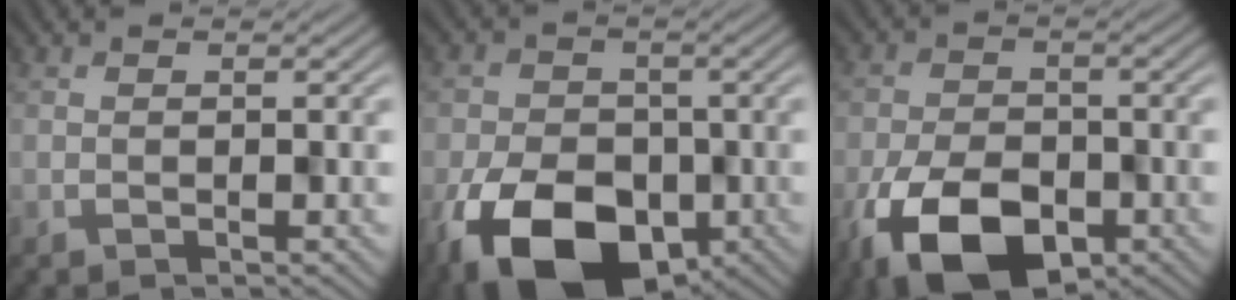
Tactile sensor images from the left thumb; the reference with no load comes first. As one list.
[{"total": 13.8, "force": [-6.8, 8.7, 8.2], "torque": [-0.158, -0.043, -0.117]}, {"total": 11.8, "force": [-6.4, 6.5, 7.5], "torque": [-0.156, -0.033, -0.108]}]